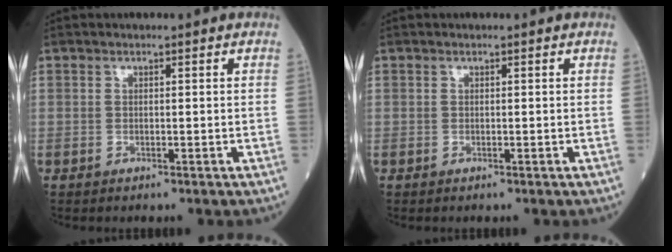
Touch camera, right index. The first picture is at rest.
{"total": 0.0}